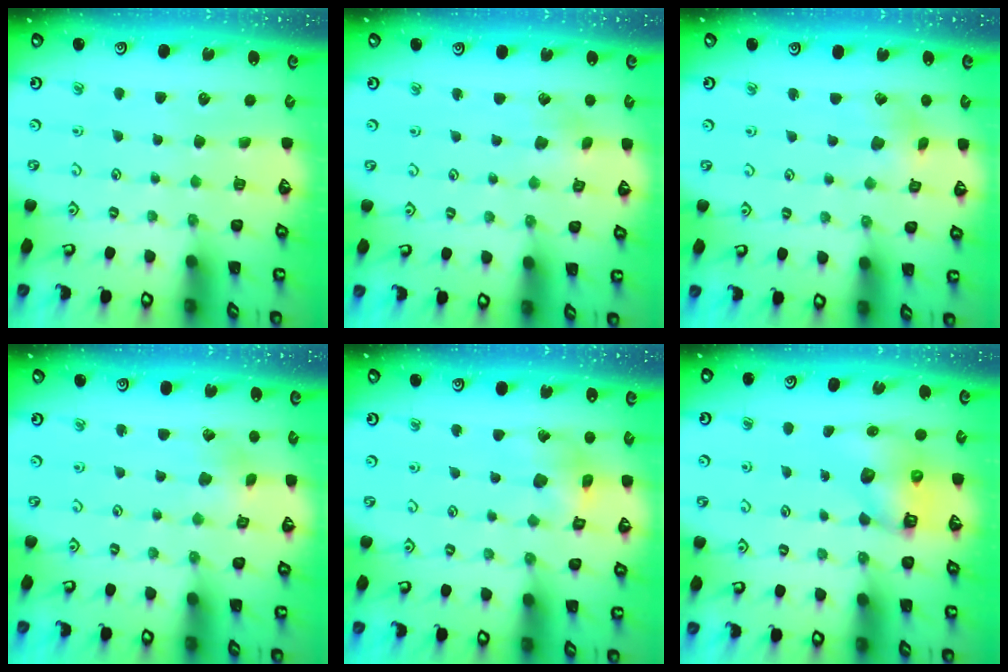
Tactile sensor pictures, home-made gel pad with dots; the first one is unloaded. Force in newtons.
{"total": 2.3, "press": 2.3, "slide": 0.6}
{"total": 2.7, "press": 2.7, "slide": 0.5}
{"total": 1.8, "press": 1.8, "slide": 0.2}
{"total": 11.4, "press": 11.3, "slide": 1.4}
{"total": 6.8, "press": 6.8, "slide": 0.6}